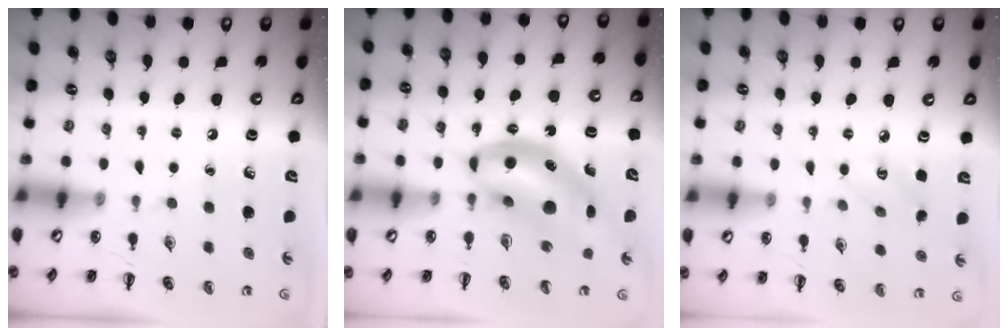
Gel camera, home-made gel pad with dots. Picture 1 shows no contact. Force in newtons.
{"total": 12.4, "press": 12.1, "slide": 2.8}
{"total": 2.9, "press": 2.8, "slide": 0.8}